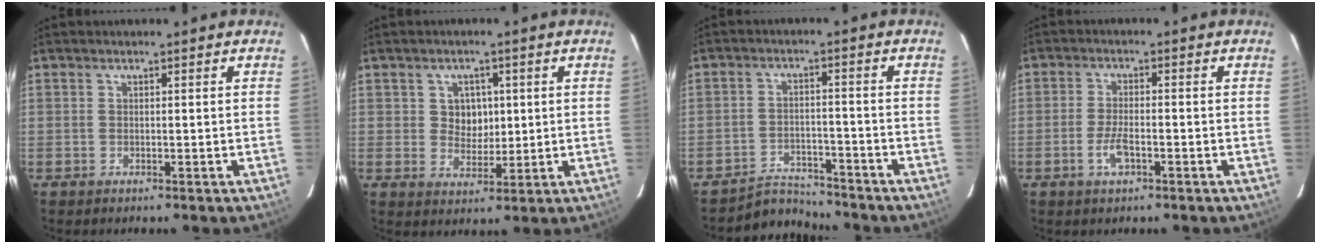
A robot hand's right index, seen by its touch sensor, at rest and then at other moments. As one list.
[{"total": 4.7, "force": [1.0, 4.2, 1.9], "torque": [-0.029, 0.009, 0.020]}, {"total": 5.8, "force": [-5.6, 1.5, -0.5], "torque": [-0.009, 0.017, -0.094]}, {"total": 4.3, "force": [-2.0, 1.5, 3.5], "torque": [-0.077, -0.002, -0.038]}]